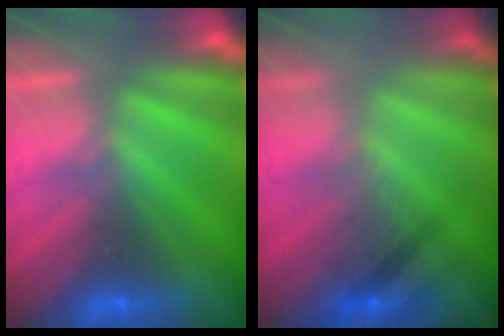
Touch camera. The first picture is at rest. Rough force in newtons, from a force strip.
{"total": 2.8}